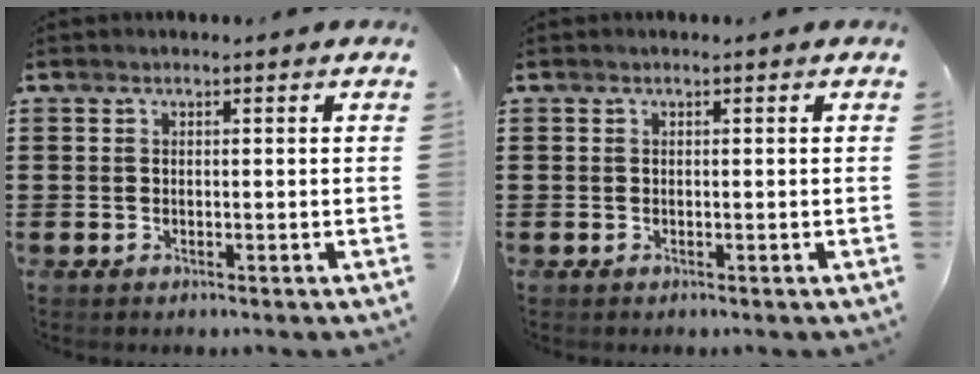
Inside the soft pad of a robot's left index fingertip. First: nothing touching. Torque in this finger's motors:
{"motor_torque": [0.00, 0.00, 0.00, 0.00]}